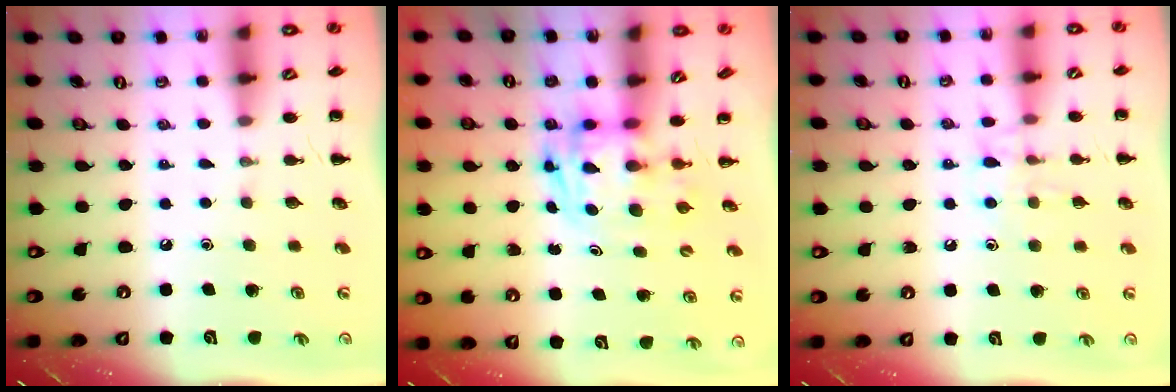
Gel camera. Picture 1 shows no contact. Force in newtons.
{"total": 2.7, "press": 2.6, "slide": 0.5}
{"total": 8.0, "press": 8.0, "slide": 0.9}